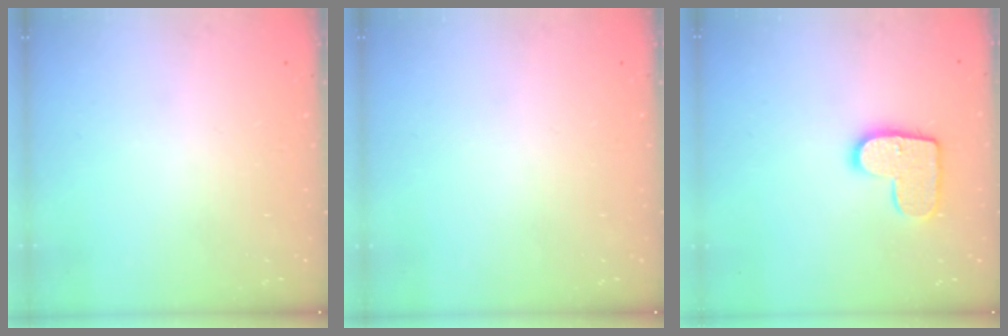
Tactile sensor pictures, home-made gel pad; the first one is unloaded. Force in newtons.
{"total": 0.0}
{"total": 11.8, "press": 11.7, "slide": 0.6}